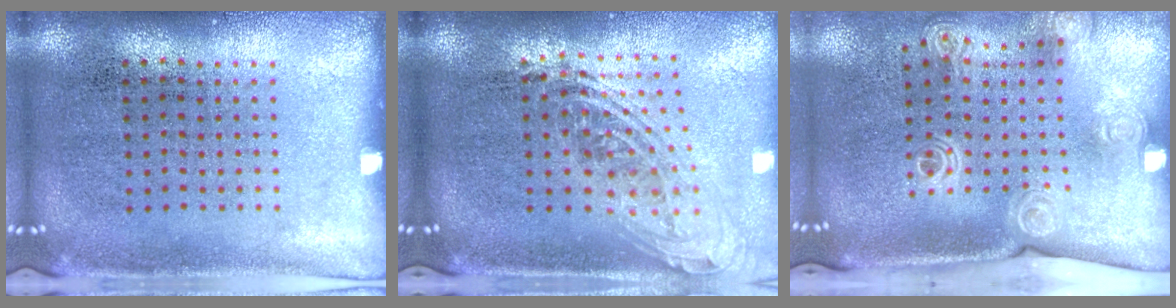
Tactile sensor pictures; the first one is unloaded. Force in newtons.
{"total": 2.0, "press": 1.6, "slide": 1.3}
{"total": 2.1, "press": 1.6, "slide": 1.3}